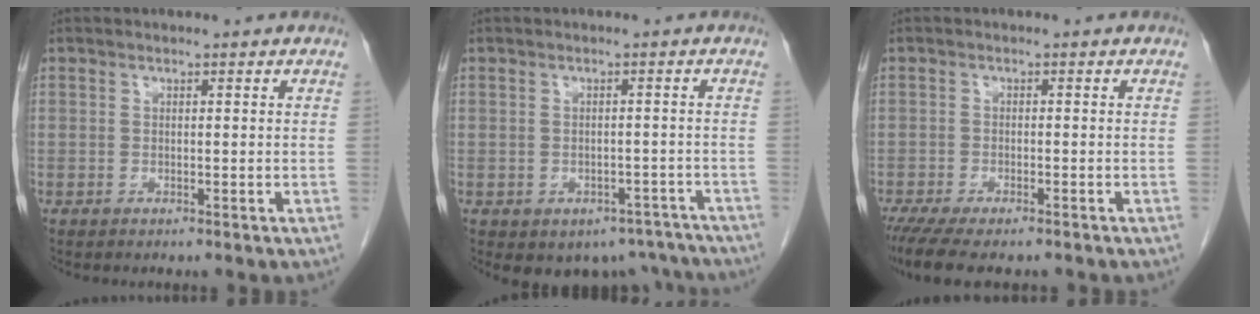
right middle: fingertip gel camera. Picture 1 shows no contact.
{"total": 8.0, "force": [-6.0, 4.9, 1.7], "torque": [-0.003, 0.015, -0.068]}
{"total": 9.7, "force": [-7.9, 2.5, 5.1], "torque": [-0.078, -0.011, -0.119]}